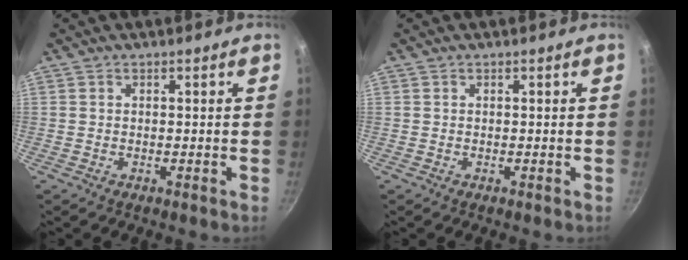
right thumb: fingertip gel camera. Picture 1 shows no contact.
{"total": 0.0}